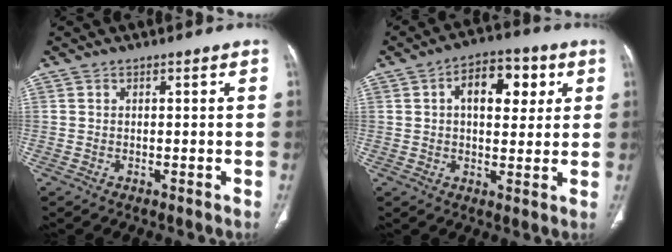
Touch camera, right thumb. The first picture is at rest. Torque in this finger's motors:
{"motor_torque": [-0.52, 0.90, 0.36, 0.05, 0.11]}